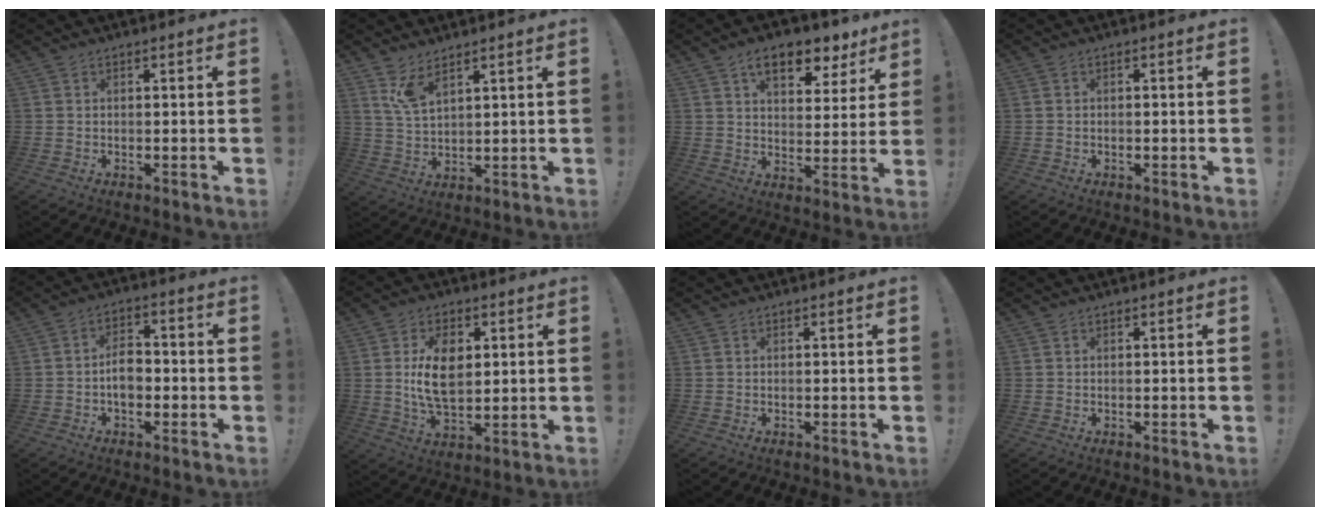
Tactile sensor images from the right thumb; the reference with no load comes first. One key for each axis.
{"total": 6.7, "fx": 4.8, "fy": 2.3, "fz": 4.0, "tx": -0.079, "ty": -0.022, "tz": 0.090}
{"total": 10.9, "fx": 6.8, "fy": 5.8, "fz": 6.2, "tx": -0.085, "ty": -0.039, "tz": 0.118}
{"total": 0.9, "fx": -0.6, "fy": 0.1, "fz": 0.6, "tx": -0.012, "ty": 0.000, "tz": -0.011}
{"total": 6.8, "fx": -1.7, "fy": 4.5, "fz": 4.8, "tx": -0.068, "ty": 0.006, "tz": -0.034}
{"total": 12.2, "fx": 1.8, "fy": 7.3, "fz": 9.7, "tx": -0.169, "ty": -0.006, "tz": 0.026}
{"total": 0.0}
{"total": 0.0}